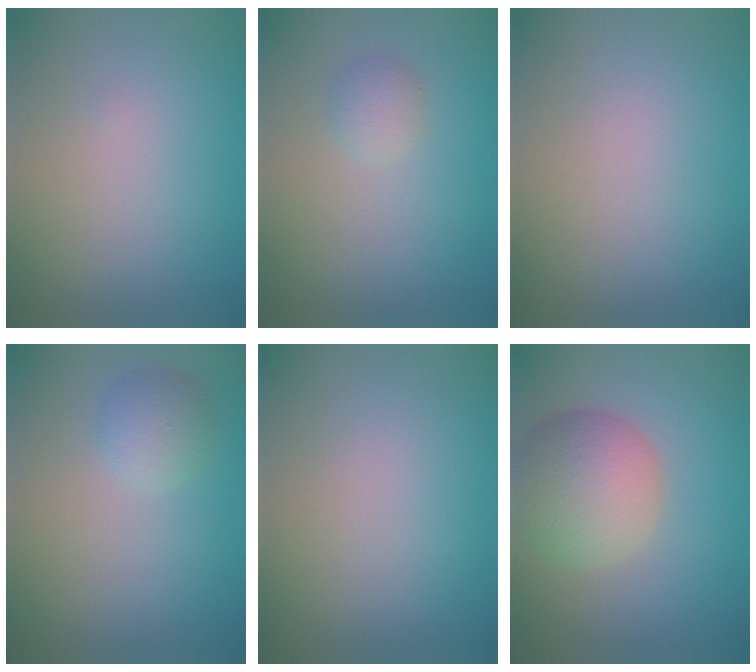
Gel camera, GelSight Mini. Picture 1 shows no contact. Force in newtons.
{"total": 1.5, "press": 1.5, "slide": 0.0}
{"total": 0.0}
{"total": 2.2, "press": 2.2, "slide": 0.1}
{"total": 0.0}
{"total": 7.0, "press": 7.0, "slide": 0.5}